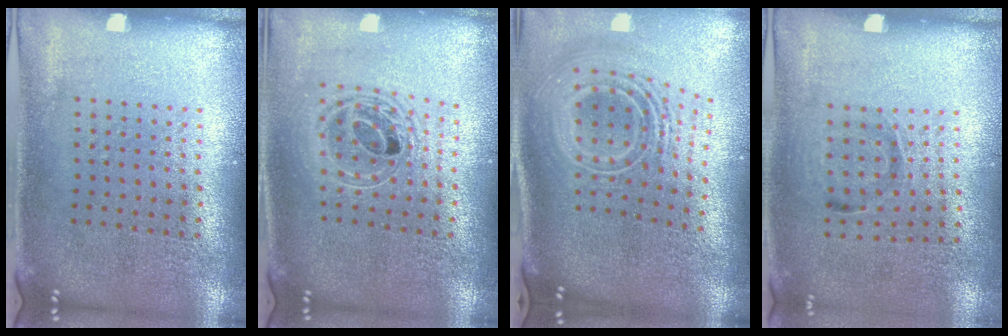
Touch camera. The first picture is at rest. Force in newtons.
{"total": 1.5, "press": 1.3, "slide": 0.8}
{"total": 2.8, "press": 1.8, "slide": 2.2}
{"total": 0.9, "press": 0.7, "slide": 0.6}